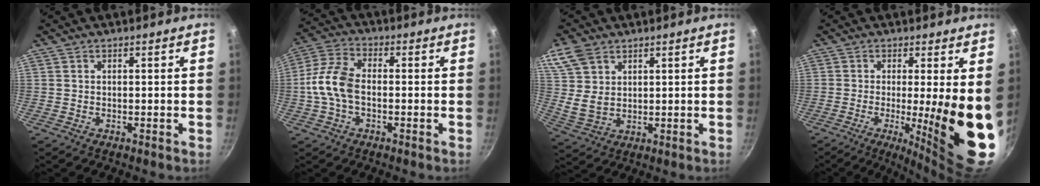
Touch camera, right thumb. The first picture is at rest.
{"total": 9.5, "force": [-1.2, 5.7, 7.5], "torque": [-0.149, 0.032, -0.036]}
{"total": 8.6, "force": [4.7, 5.8, 4.3], "torque": [-0.065, -0.019, 0.102]}
{"total": 14.4, "force": [-1.2, 2.3, 14.2], "torque": [-0.184, -0.029, -0.009]}